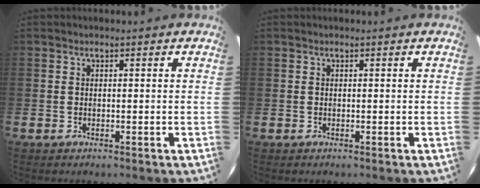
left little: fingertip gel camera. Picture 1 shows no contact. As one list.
[{"total": 0.0}]